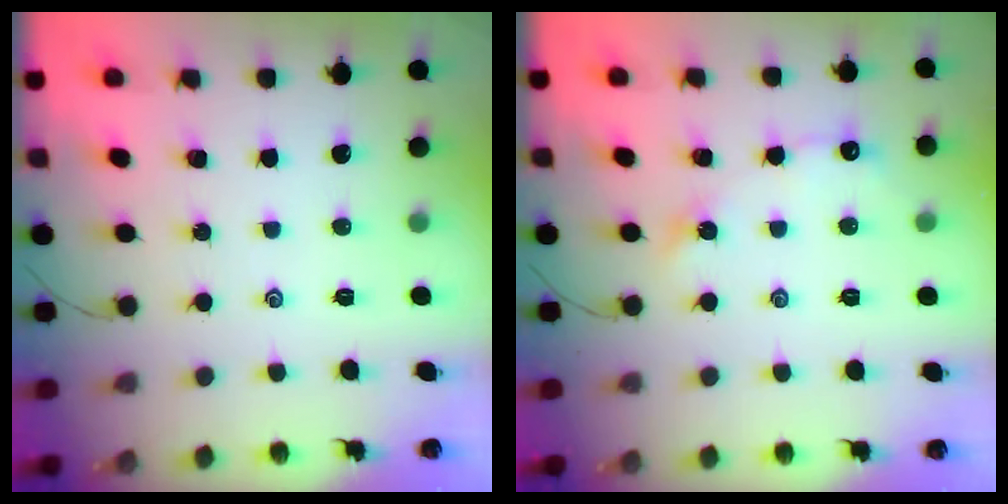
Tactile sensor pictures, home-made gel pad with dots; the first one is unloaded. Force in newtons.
{"total": 4.2, "press": 4.2, "slide": 0.5}